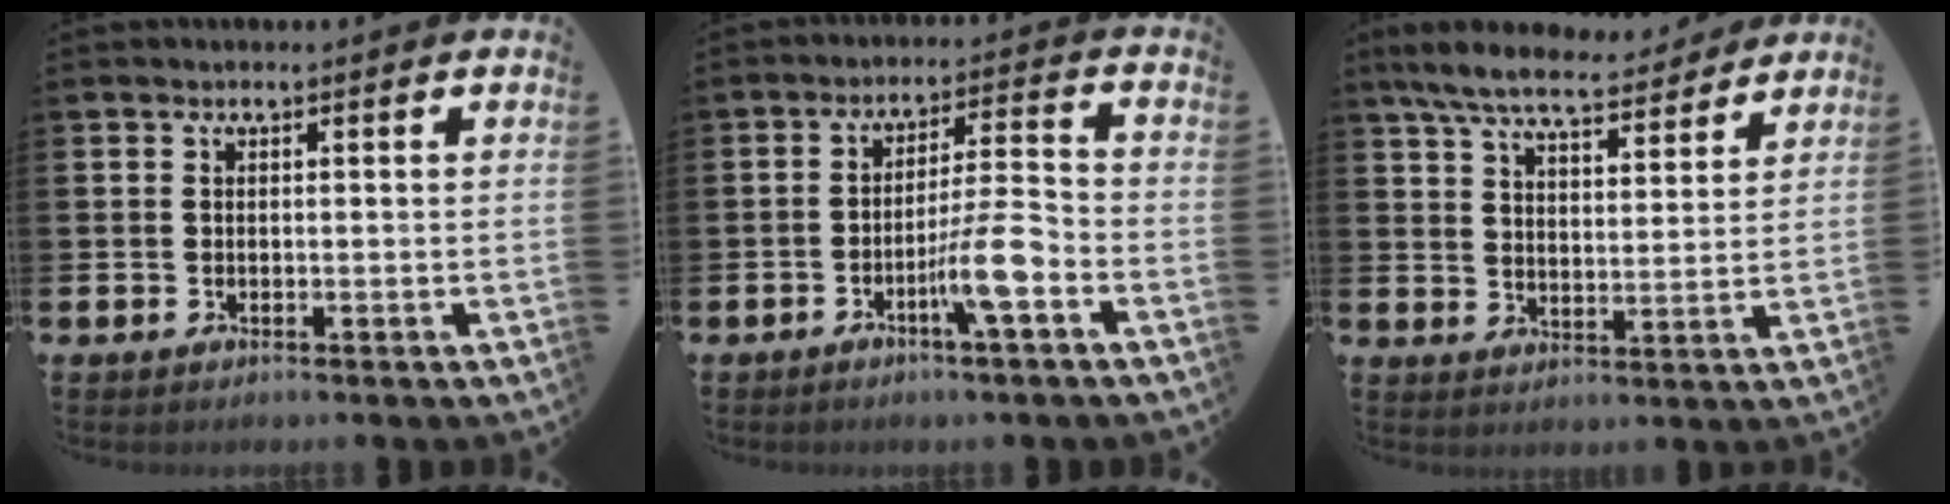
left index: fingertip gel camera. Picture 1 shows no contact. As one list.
[{"total": 7.0, "force": [-3.3, 0.6, 6.2], "torque": [-0.113, 0.003, -0.058]}, {"total": 8.0, "force": [7.3, 1.6, 2.9], "torque": [-0.078, -0.036, 0.128]}]